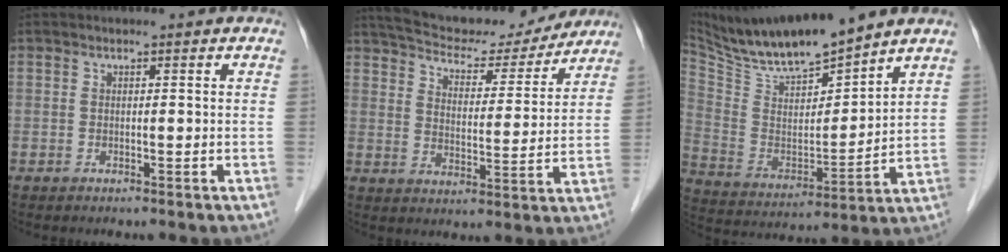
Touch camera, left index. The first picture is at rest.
{"total": 17.8, "force": [16.4, 4.0, 5.5], "torque": [-0.085, 0.005, 0.236]}
{"total": 14.9, "force": [13.4, 1.0, 6.4], "torque": [-0.128, -0.007, 0.254]}